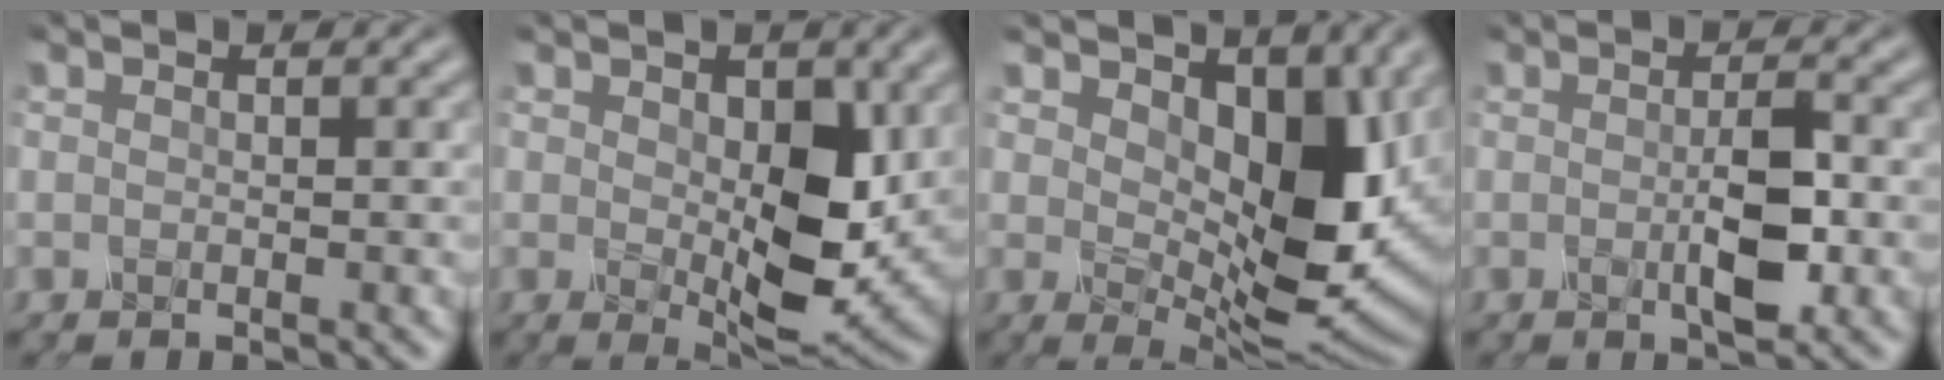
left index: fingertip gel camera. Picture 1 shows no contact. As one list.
[{"total": 7.0, "force": [0.2, 3.4, 6.1], "torque": [-0.112, -0.012, 0.015]}, {"total": 9.8, "force": [1.7, 5.1, 8.2], "torque": [-0.138, -0.013, 0.039]}, {"total": 2.9, "force": [-0.6, 0.5, 2.8], "torque": [-0.067, -0.002, -0.004]}]